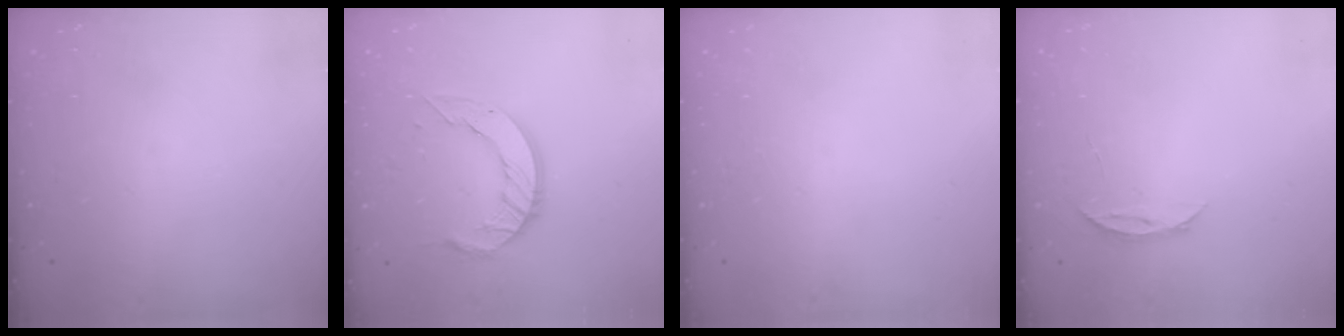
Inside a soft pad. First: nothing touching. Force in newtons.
{"total": 11.2, "press": 11.1, "slide": 0.9}
{"total": 0.0}
{"total": 3.7, "press": 3.6, "slide": 0.4}